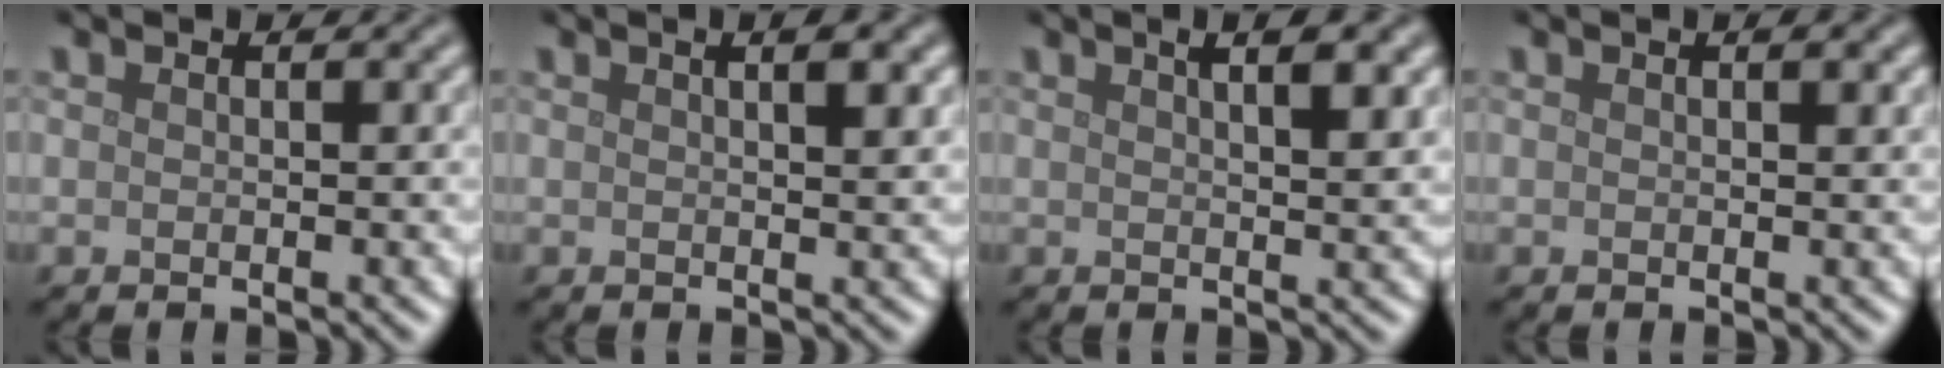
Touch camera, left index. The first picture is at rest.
{"total": 2.6, "force": [1.1, 0.7, 2.2], "torque": [-0.017, 0.008, 0.009]}
{"total": 4.7, "force": [2.3, 1.7, 3.8], "torque": [-0.026, 0.016, 0.011]}
{"total": 0.9, "force": [0.4, 0.2, 0.8], "torque": [-0.010, 0.001, 0.007]}